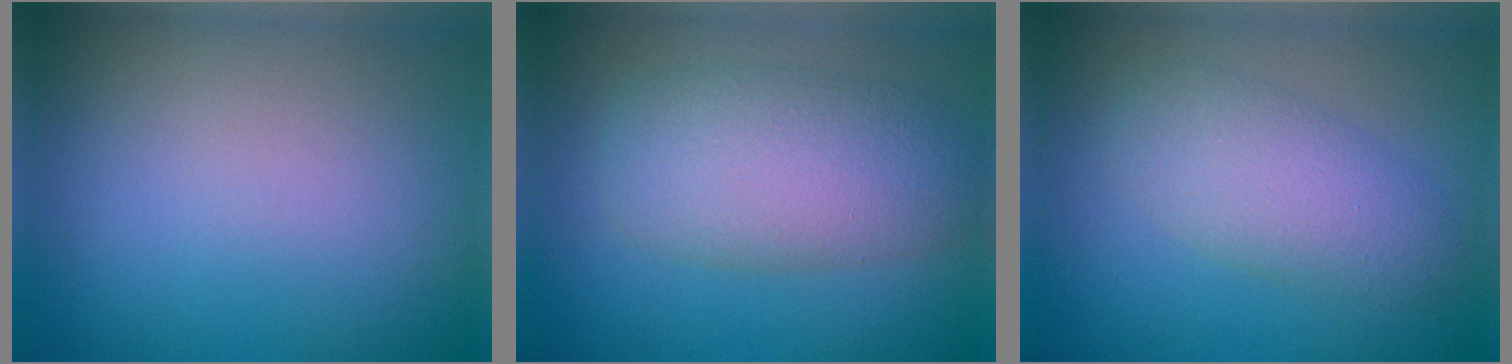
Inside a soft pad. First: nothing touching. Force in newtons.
{"total": 6.5, "press": 6.5, "slide": 0.3}
{"total": 4.3, "press": 4.3, "slide": 0.2}